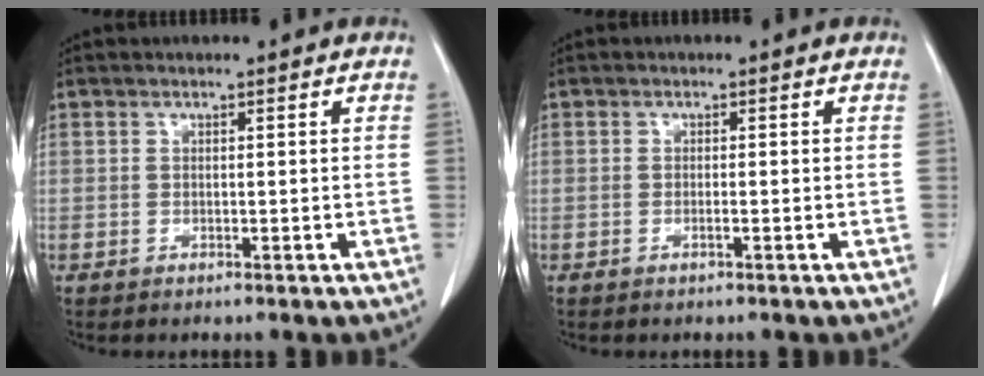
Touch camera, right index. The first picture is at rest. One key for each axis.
{"total": 0.6, "fx": -0.3, "fy": -0.1, "fz": 0.5, "tx": -0.010, "ty": 0.000, "tz": -0.005}